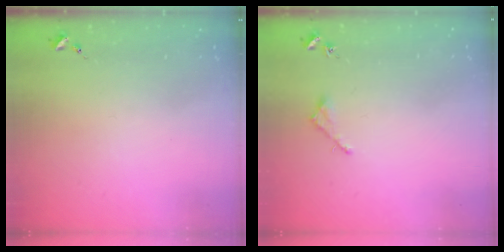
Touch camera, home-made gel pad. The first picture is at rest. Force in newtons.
{"total": 2.0, "press": 2.0, "slide": 0.1}